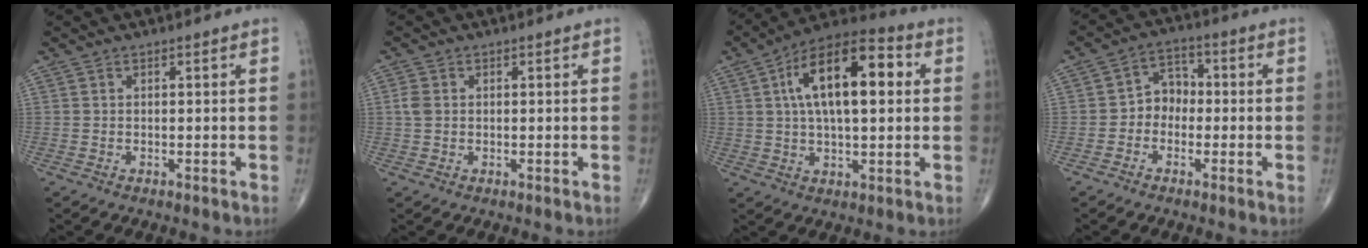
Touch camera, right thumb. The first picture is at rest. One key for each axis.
{"total": 2.2, "fx": 0.2, "fy": 1.7, "fz": 1.4, "tx": -0.033, "ty": 0.004, "tz": 0.004}
{"total": 18.0, "fx": 3.8, "fy": 8.0, "fz": 15.6, "tx": -0.246, "ty": 0.024, "tz": 0.053}
{"total": 5.4, "fx": -1.1, "fy": 4.4, "fz": 2.9, "tx": -0.017, "ty": 0.026, "tz": -0.036}